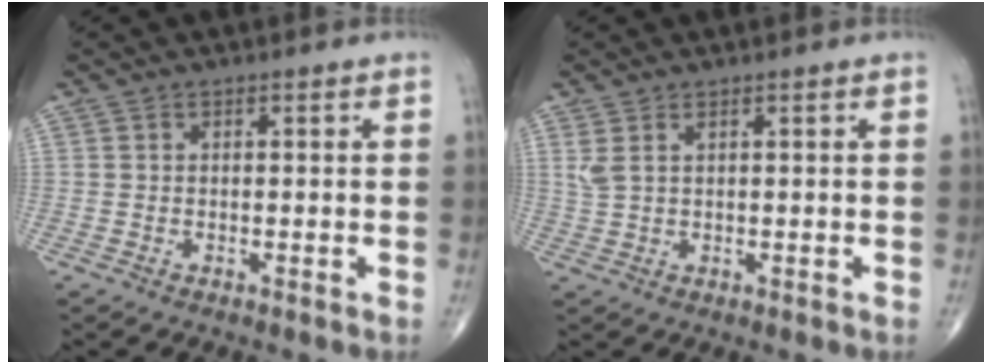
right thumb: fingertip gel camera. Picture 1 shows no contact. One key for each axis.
{"total": 2.4, "fx": 1.3, "fy": 0.8, "fz": 1.9, "tx": -0.050, "ty": 0.006, "tz": 0.036}